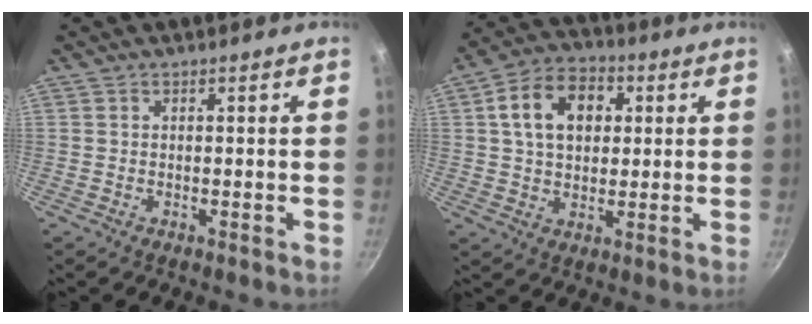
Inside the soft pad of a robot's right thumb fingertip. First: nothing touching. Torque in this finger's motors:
{"motor_torque": [-1.06, 1.13, 0.95, 0.51, 0.20]}